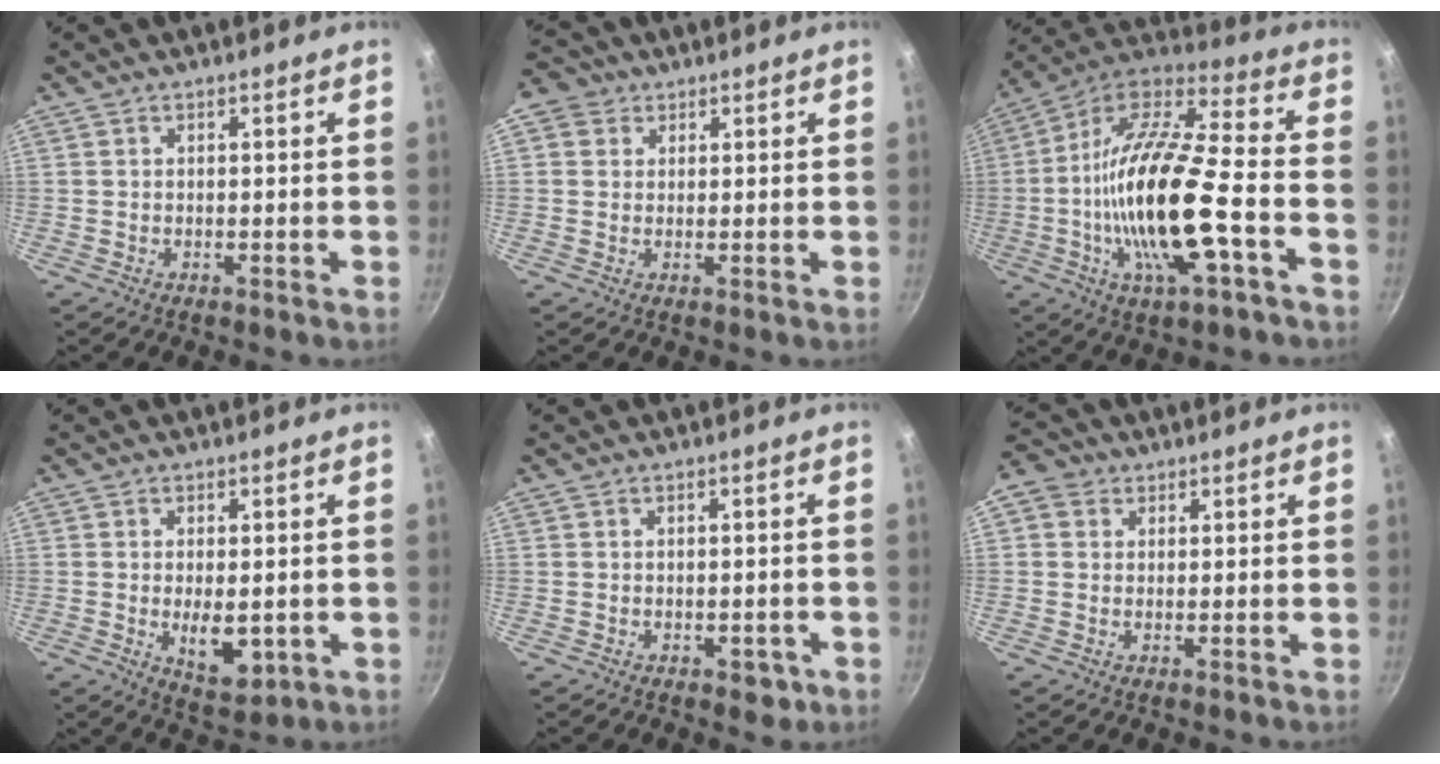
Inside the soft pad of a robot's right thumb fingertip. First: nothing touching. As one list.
[{"total": 4.1, "force": [1.5, 3.6, 1.3], "torque": [0.009, 0.002, 0.015]}, {"total": 23.1, "force": [-5.7, 7.5, 21.0], "torque": [-0.392, 0.020, -0.115]}, {"total": 7.3, "force": [-1.0, 3.8, 6.1], "torque": [-0.083, -0.012, 0.003]}, {"total": 2.9, "force": [-1.3, 1.8, 1.9], "torque": [-0.013, 0.010, -0.004]}, {"total": 3.7, "force": [1.0, 3.2, 1.5], "torque": [-0.009, 0.002, 0.007]}]